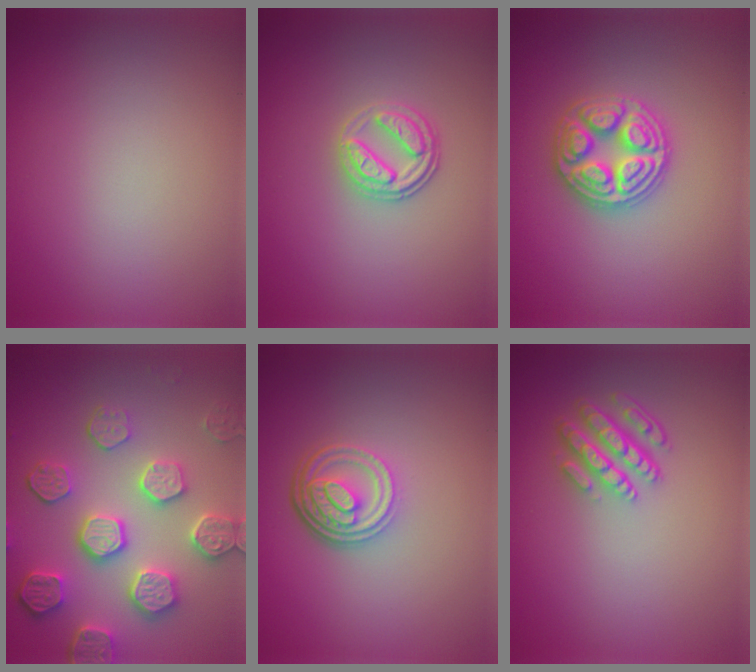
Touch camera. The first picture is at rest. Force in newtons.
{"total": 2.7, "press": 2.5, "slide": 0.9}
{"total": 4.9, "press": 4.8, "slide": 0.6}
{"total": 6.4, "press": 5.4, "slide": 3.4}
{"total": 4.7, "press": 3.4, "slide": 3.3}
{"total": 4.3, "press": 3.2, "slide": 3.0}